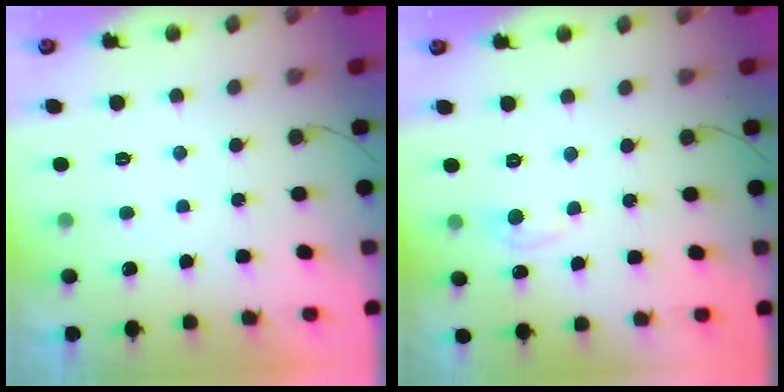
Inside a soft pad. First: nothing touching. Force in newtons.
{"total": 4.5, "press": 4.4, "slide": 0.6}